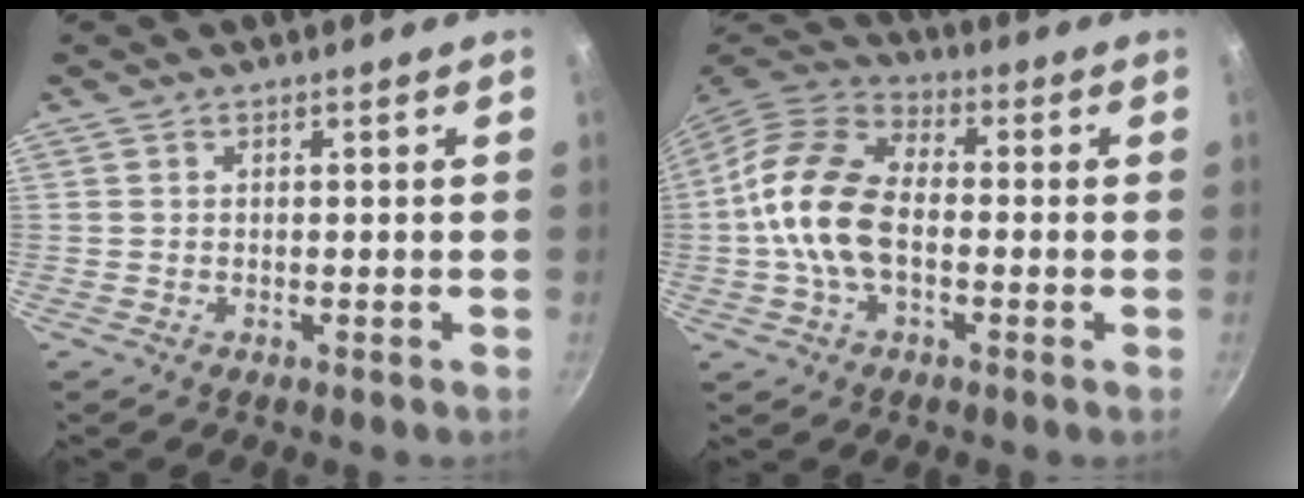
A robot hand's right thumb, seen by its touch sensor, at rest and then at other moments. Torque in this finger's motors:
{"motor_torque": [-0.30, 1.13, 1.69, -0.19, 0.19]}